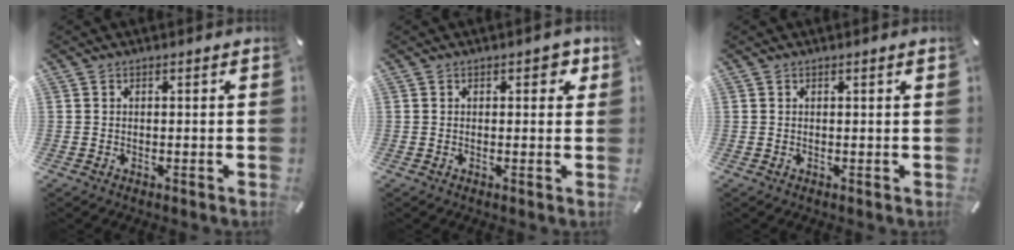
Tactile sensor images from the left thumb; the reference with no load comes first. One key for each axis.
{"total": 2.5, "fx": 1.0, "fy": 1.5, "fz": 1.7, "tx": -0.013, "ty": -0.002, "tz": 0.011}
{"total": 0.8, "fx": 0.4, "fy": 0.0, "fz": 0.7, "tx": -0.012, "ty": 0.000, "tz": 0.006}